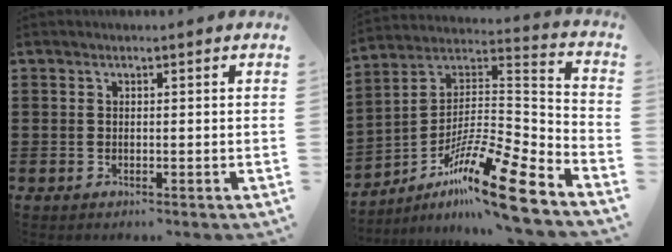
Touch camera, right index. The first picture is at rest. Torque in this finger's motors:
{"motor_torque": [0.05, 0.01, 0.70, 0.12]}